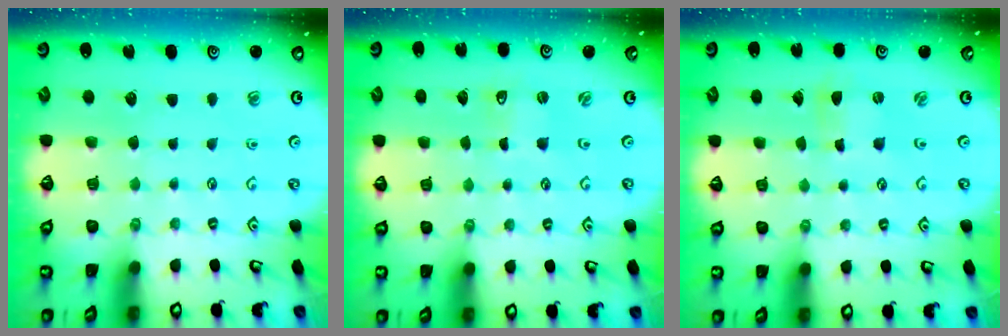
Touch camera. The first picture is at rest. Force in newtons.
{"total": 0.7, "press": 0.7, "slide": 0.0}
{"total": 0.8, "press": 0.8, "slide": 0.1}